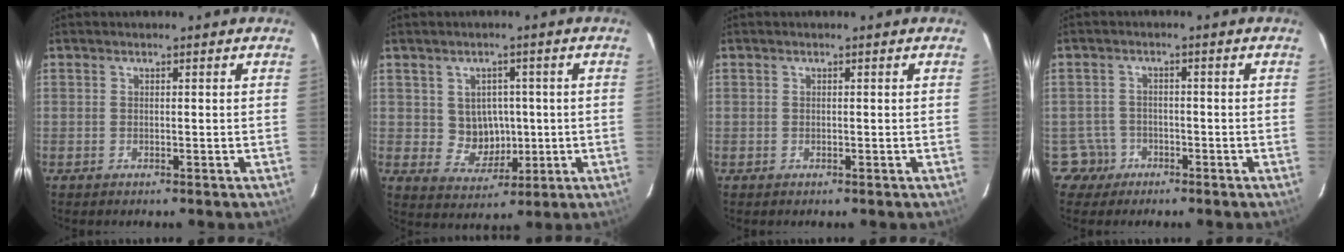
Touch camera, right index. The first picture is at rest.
{"total": 6.3, "force": [0.4, 5.9, 2.2], "torque": [-0.044, 0.010, 0.021]}
{"total": 0.0}
{"total": 3.9, "force": [-2.0, 3.3, -0.5], "torque": [0.004, 0.020, -0.034]}